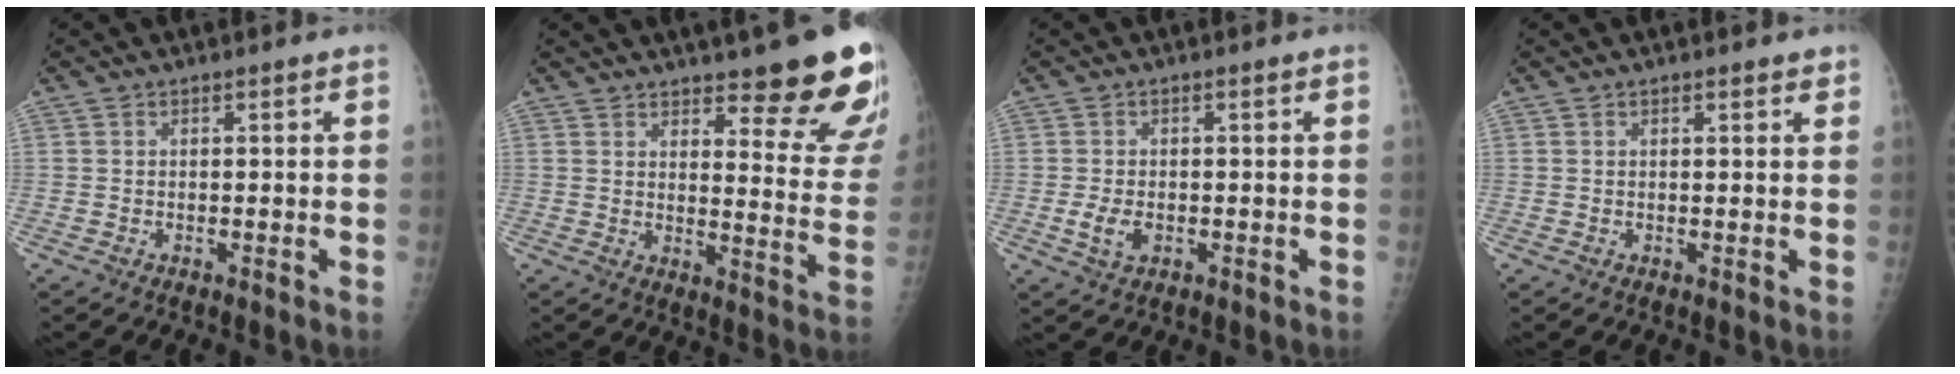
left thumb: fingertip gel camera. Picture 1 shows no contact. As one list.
[{"total": 17.7, "force": [12.4, 4.5, 11.7], "torque": [-0.108, -0.086, 0.153]}, {"total": 3.5, "force": [-0.8, 2.1, 2.7], "torque": [-0.055, -0.004, -0.012]}, {"total": 1.8, "force": [1.3, 0.6, 1.0], "torque": [-0.007, -0.003, 0.015]}]